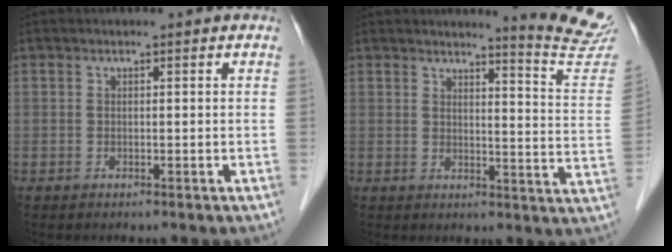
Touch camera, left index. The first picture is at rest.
{"total": 10.9, "force": [10.6, -1.5, 2.1], "torque": [-0.021, -0.105, 0.104]}